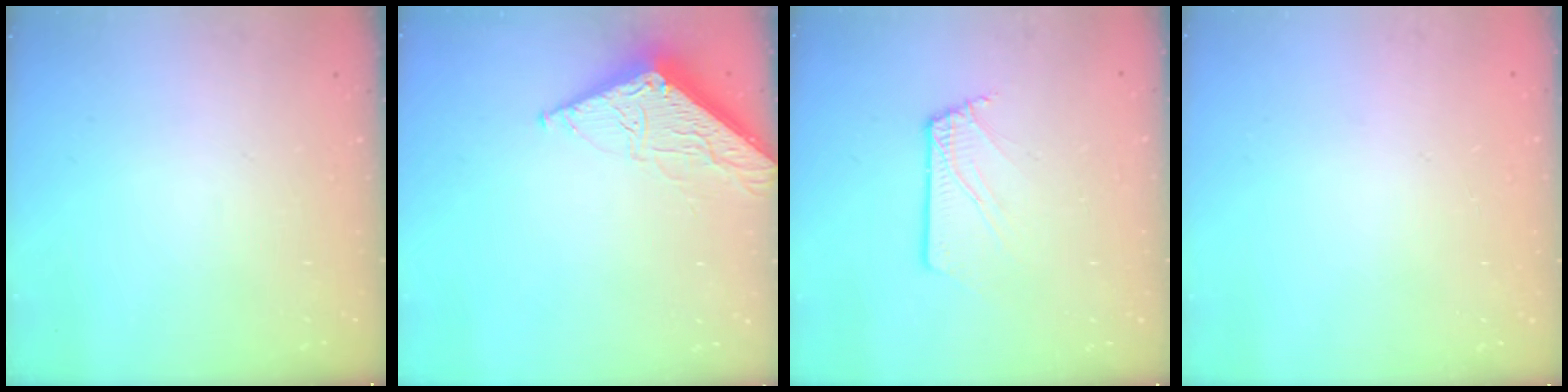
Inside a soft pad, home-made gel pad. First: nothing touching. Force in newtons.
{"total": 6.4, "press": 6.4, "slide": 0.8}
{"total": 2.4, "press": 2.4, "slide": 0.1}
{"total": 0.0}